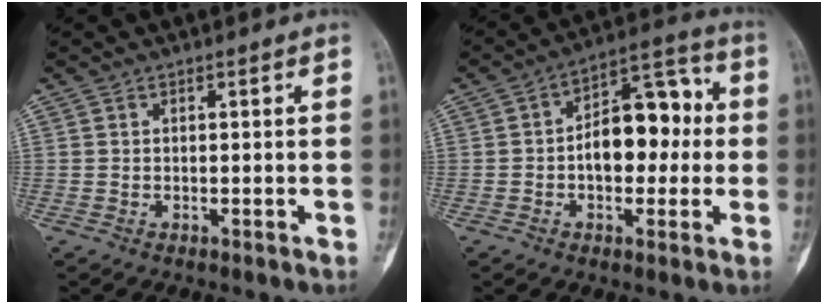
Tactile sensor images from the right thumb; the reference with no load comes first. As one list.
[{"total": 13.4, "force": [-0.3, 8.1, 10.7], "torque": [-0.123, 0.039, -0.010]}]